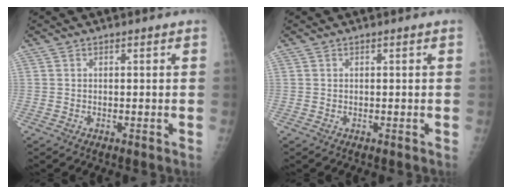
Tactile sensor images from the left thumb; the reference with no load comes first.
{"total": 0.0}